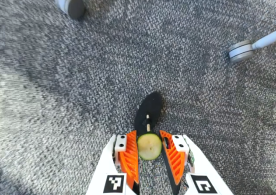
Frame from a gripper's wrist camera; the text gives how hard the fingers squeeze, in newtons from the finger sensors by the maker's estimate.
{"total": 8.6, "left": 8.8, "right": 8.4}